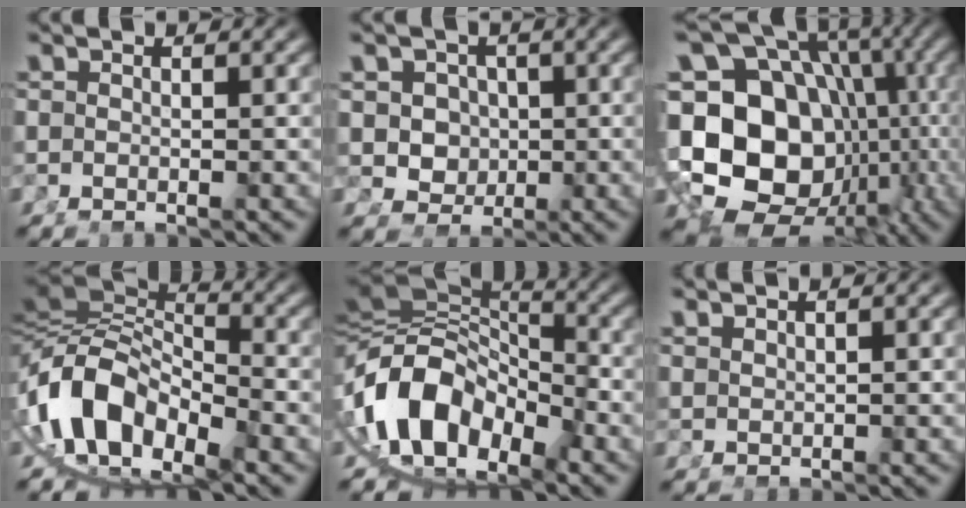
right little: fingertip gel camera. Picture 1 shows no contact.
{"total": 5.8, "force": [0.0, 5.3, 2.4], "torque": [-0.054, -0.029, 0.010]}
{"total": 25.1, "force": [-4.1, 20.0, 14.7], "torque": [-0.274, -0.087, -0.041]}
{"total": 16.3, "force": [-2.5, 12.6, 10.0], "torque": [-0.222, -0.050, -0.033]}
{"total": 18.9, "force": [-3.2, 14.6, 11.6], "torque": [-0.250, -0.059, -0.036]}
{"total": 1.5, "force": [1.3, -0.8, 0.1], "torque": [0.009, 0.002, 0.034]}